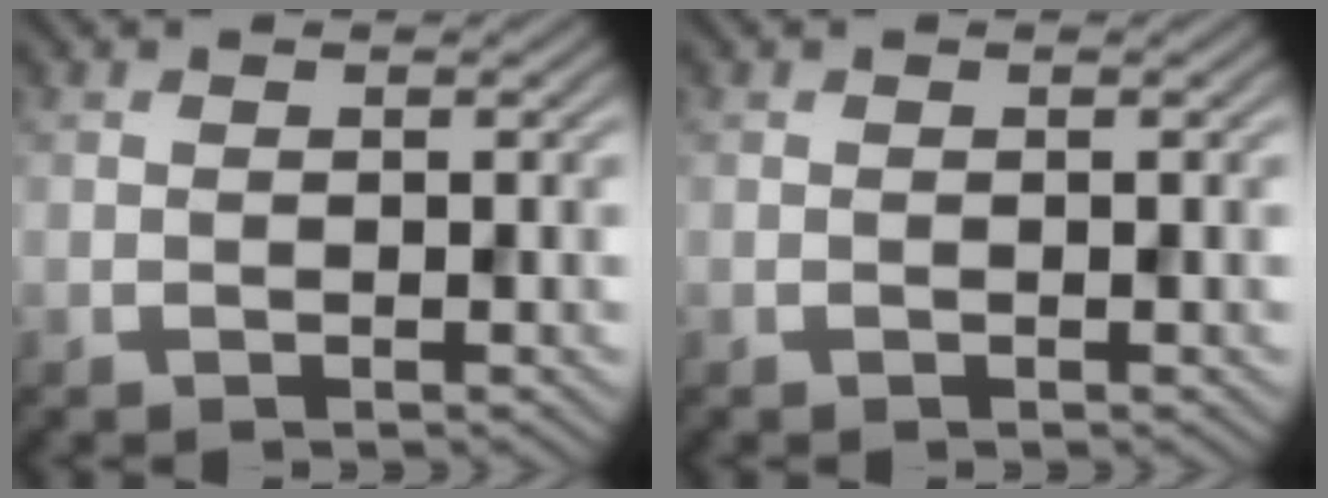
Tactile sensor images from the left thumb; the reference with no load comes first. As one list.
[{"total": 0.0}]